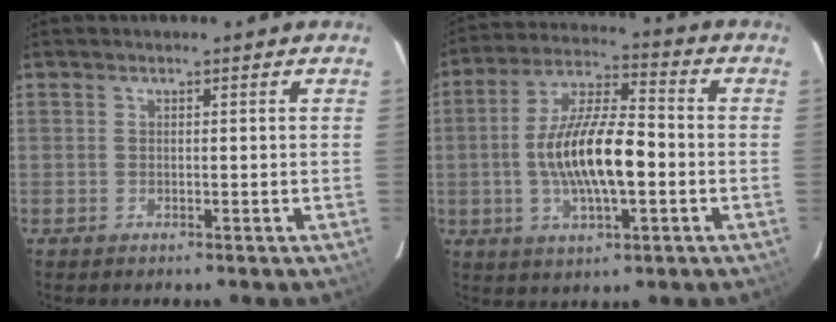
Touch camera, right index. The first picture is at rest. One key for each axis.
{"total": 14.7, "fx": -2.2, "fy": 4.8, "fz": 13.7, "tx": -0.262, "ty": 0.006, "tz": -0.039}